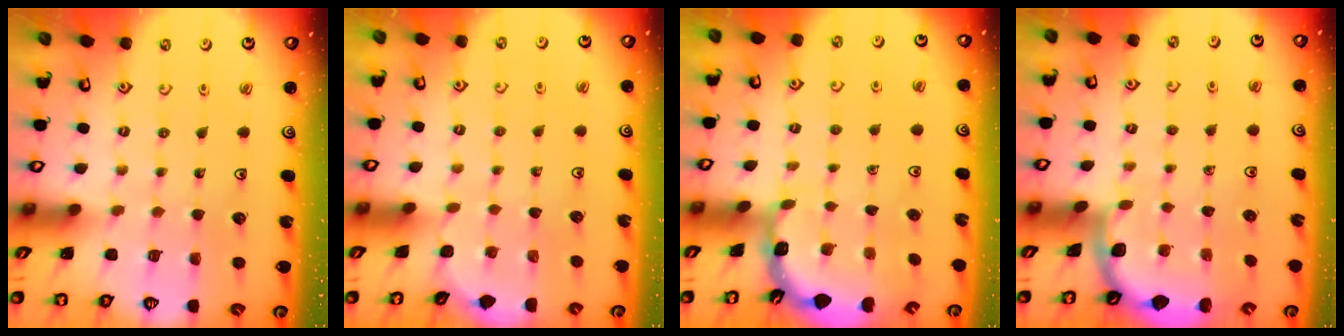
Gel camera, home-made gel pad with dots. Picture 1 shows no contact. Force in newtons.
{"total": 0.9, "press": 0.9, "slide": 0.1}
{"total": 2.2, "press": 2.2, "slide": 0.4}
{"total": 1.8, "press": 1.8, "slide": 0.0}